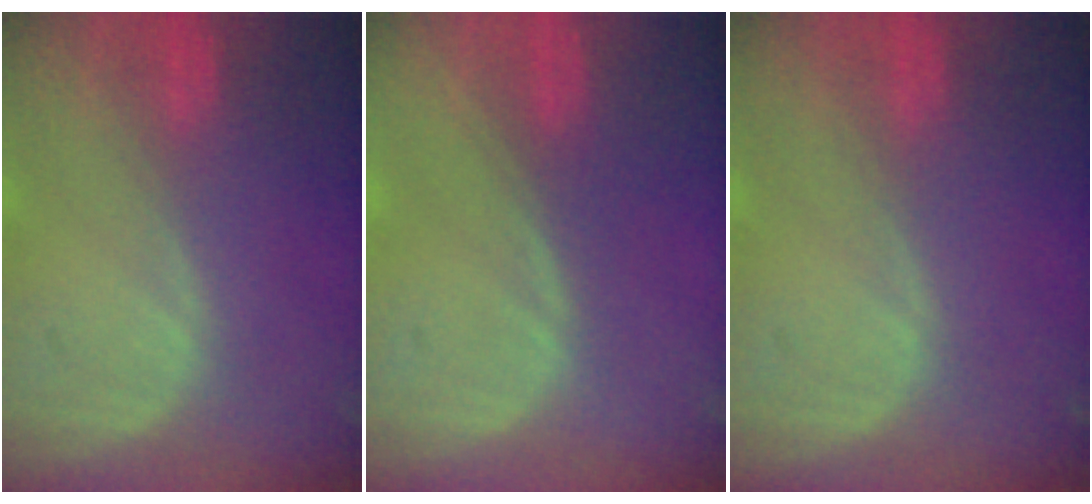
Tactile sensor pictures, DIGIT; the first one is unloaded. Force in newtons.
{"total": 0.0}
{"total": 0.0}